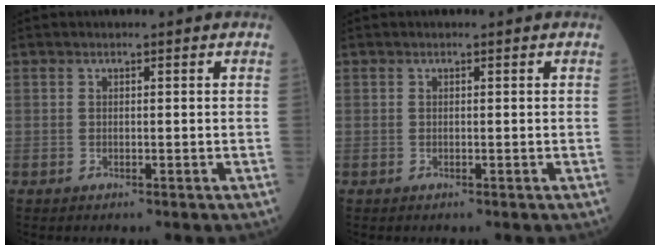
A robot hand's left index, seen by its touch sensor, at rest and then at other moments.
{"total": 0.0}